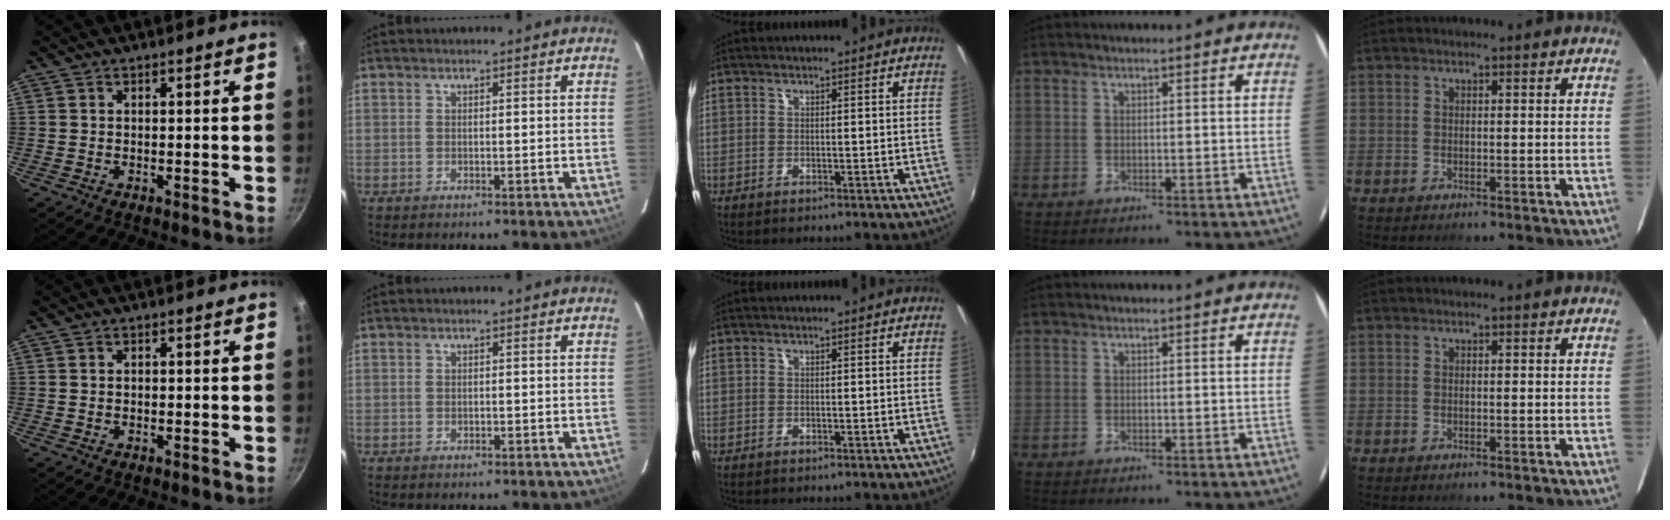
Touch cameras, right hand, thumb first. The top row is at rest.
{"thumb": {"total": 0.6, "force": [-0.1, 0.4, 0.3], "torque": [-0.005, 0.003, -0.001]}, "index": {"total": 0.7, "force": [-0.3, 0.6, 0.2], "torque": [-0.002, -0.001, -0.003]}}